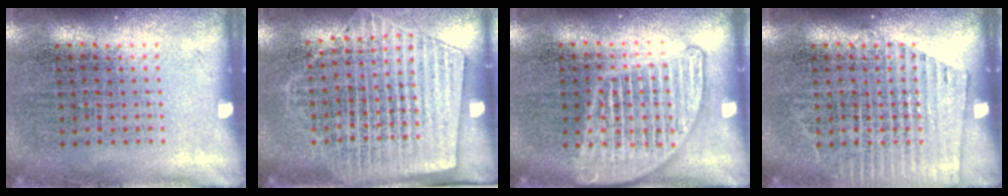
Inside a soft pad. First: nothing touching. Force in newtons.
{"total": 1.8, "press": 1.5, "slide": 1.0}
{"total": 2.1, "press": 2.1, "slide": 0.2}
{"total": 1.7, "press": 1.6, "slide": 0.3}